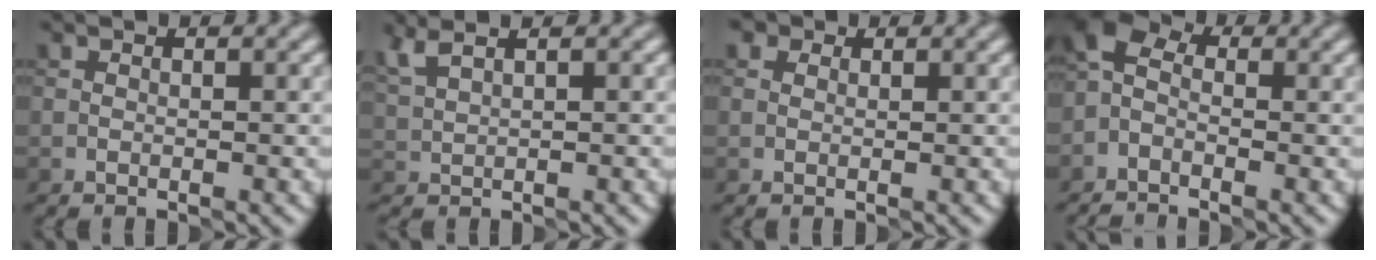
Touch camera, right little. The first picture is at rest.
{"total": 2.1, "force": [1.7, 0.5, 1.2], "torque": [-0.023, 0.009, 0.043]}
{"total": 2.2, "force": [1.3, 1.5, 1.1], "torque": [-0.004, 0.014, -0.014]}
{"total": 3.4, "force": [-1.5, 2.1, 2.3], "torque": [-0.051, 0.008, -0.045]}